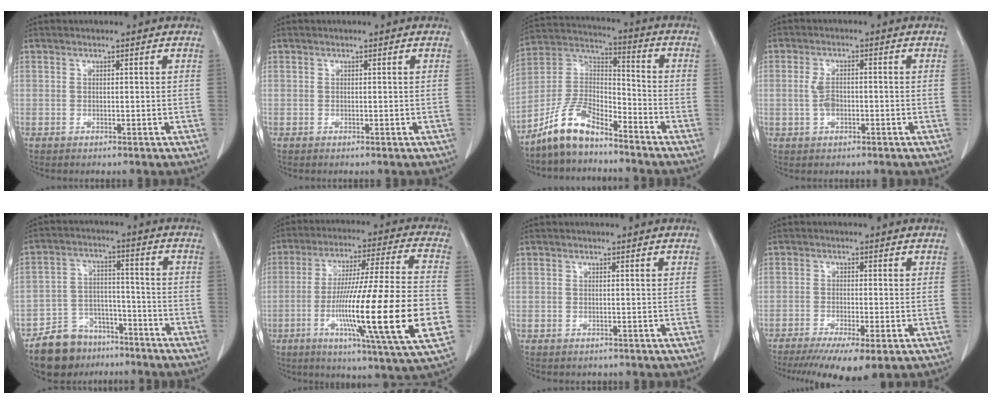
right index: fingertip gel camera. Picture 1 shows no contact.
{"total": 0.0}
{"total": 10.3, "force": [-8.4, 3.5, 5.0], "torque": [-0.112, 0.020, -0.165]}
{"total": 3.2, "force": [-0.5, 1.4, 2.8], "torque": [-0.060, 0.008, -0.010]}
{"total": 9.9, "force": [-7.7, 5.8, 2.4], "torque": [-0.046, 0.021, -0.128]}
{"total": 23.4, "force": [-5.7, 0.0, 22.7], "torque": [-0.363, -0.021, -0.100]}
{"total": 0.5, "force": [-0.2, 0.5, 0.0], "torque": [0.000, 0.005, -0.003]}
{"total": 9.5, "force": [-6.2, 1.4, 7.0], "torque": [-0.106, -0.022, -0.099]}